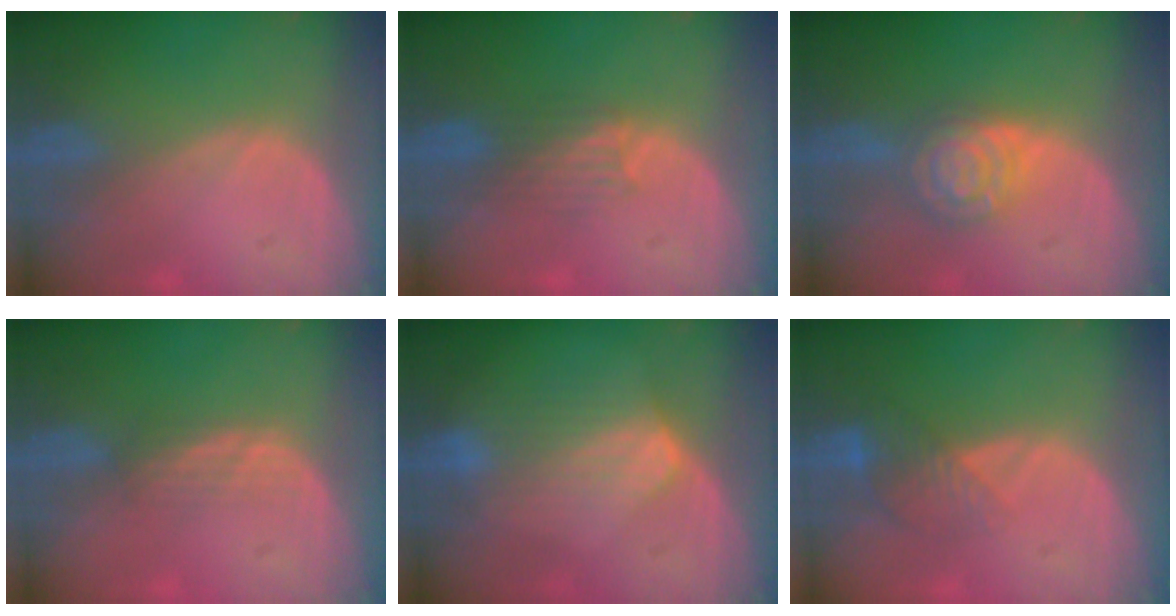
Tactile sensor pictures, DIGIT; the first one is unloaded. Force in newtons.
{"total": 3.4, "press": 3.3, "slide": 0.5}
{"total": 6.3, "press": 6.3, "slide": 0.5}
{"total": 2.2, "press": 2.1, "slide": 0.2}
{"total": 7.2, "press": 6.5, "slide": 3.1}
{"total": 4.4, "press": 3.8, "slide": 2.1}